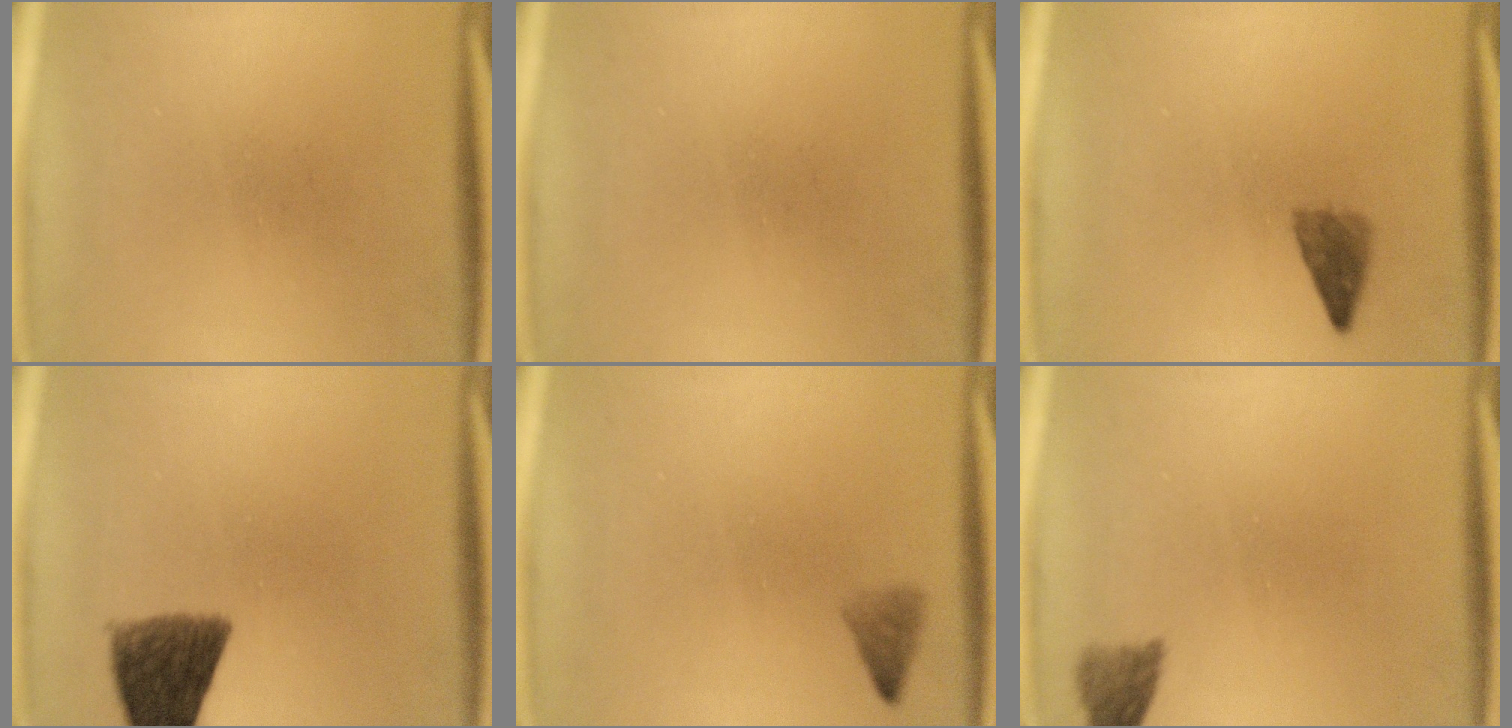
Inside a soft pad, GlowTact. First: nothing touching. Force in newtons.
{"total": 0.0}
{"total": 2.4}
{"total": 9.1}
{"total": 1.6}
{"total": 2.5}